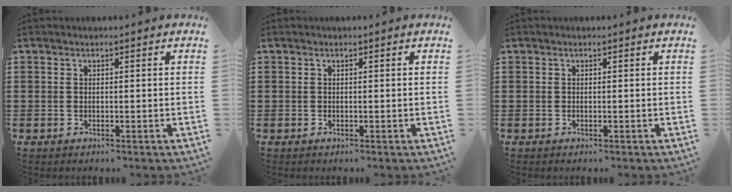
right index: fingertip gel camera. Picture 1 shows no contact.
{"total": 0.0}
{"total": 0.0}